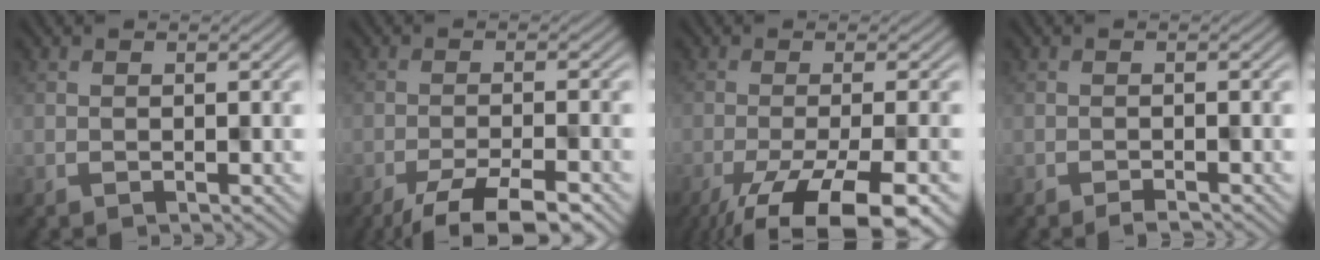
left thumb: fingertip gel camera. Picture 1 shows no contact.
{"total": 6.5, "force": [-4.8, 1.2, 4.3], "torque": [-0.068, 0.002, -0.078]}
{"total": 13.9, "force": [-9.6, 3.9, 9.3], "torque": [-0.158, -0.040, -0.131]}
{"total": 1.0, "force": [-1.0, -0.1, 0.3], "torque": [-0.003, 0.003, -0.019]}